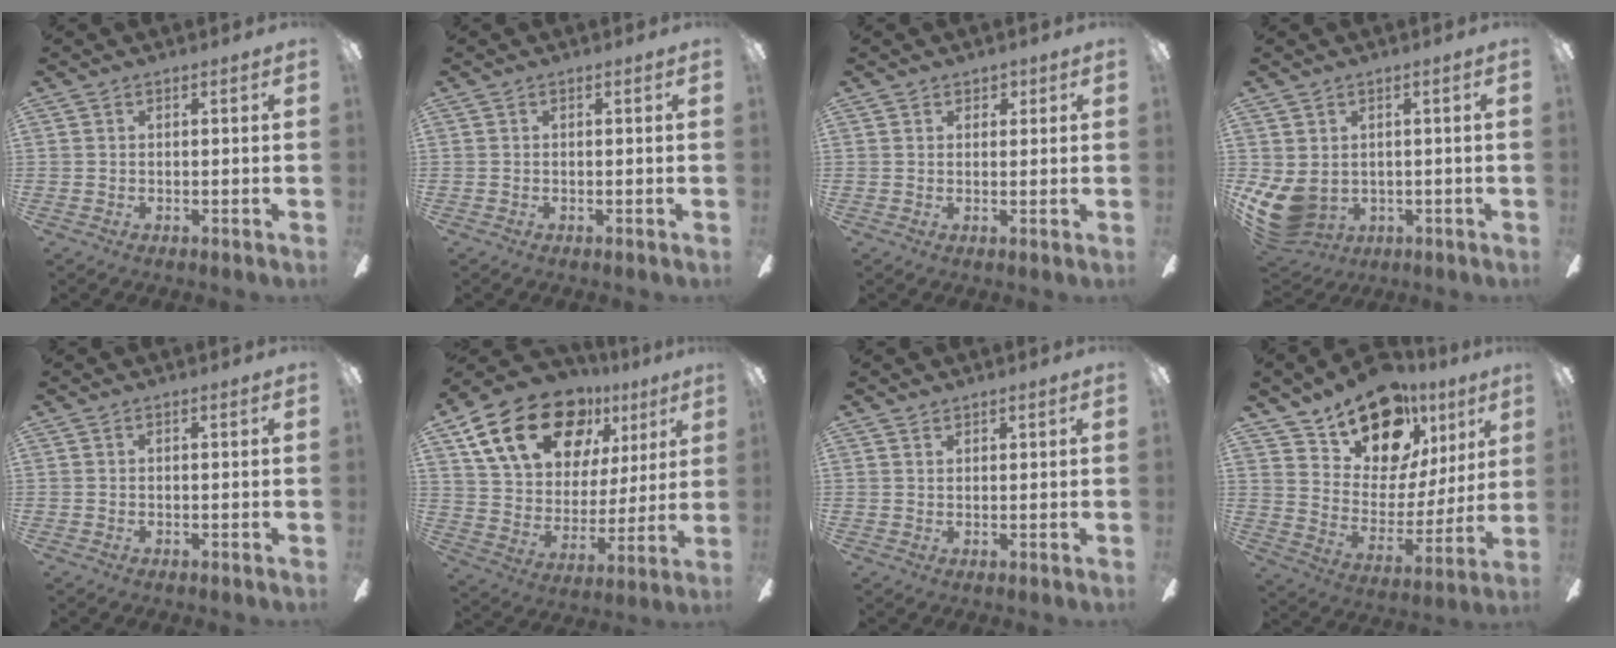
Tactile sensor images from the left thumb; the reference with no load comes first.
{"total": 0.0}
{"total": 2.0, "force": [1.3, 1.5, 0.2], "torque": [0.010, -0.003, 0.020]}
{"total": 8.1, "force": [-0.6, 6.4, 5.0], "torque": [-0.133, -0.007, -0.007]}
{"total": 0.0}
{"total": 23.0, "force": [13.2, 13.8, 12.9], "torque": [-0.221, -0.056, 0.242]}
{"total": 1.2, "force": [1.1, 0.6, 0.1], "torque": [-0.003, 0.000, 0.021]}
{"total": 18.6, "force": [13.6, 10.2, 7.5], "torque": [-0.126, -0.091, 0.244]}